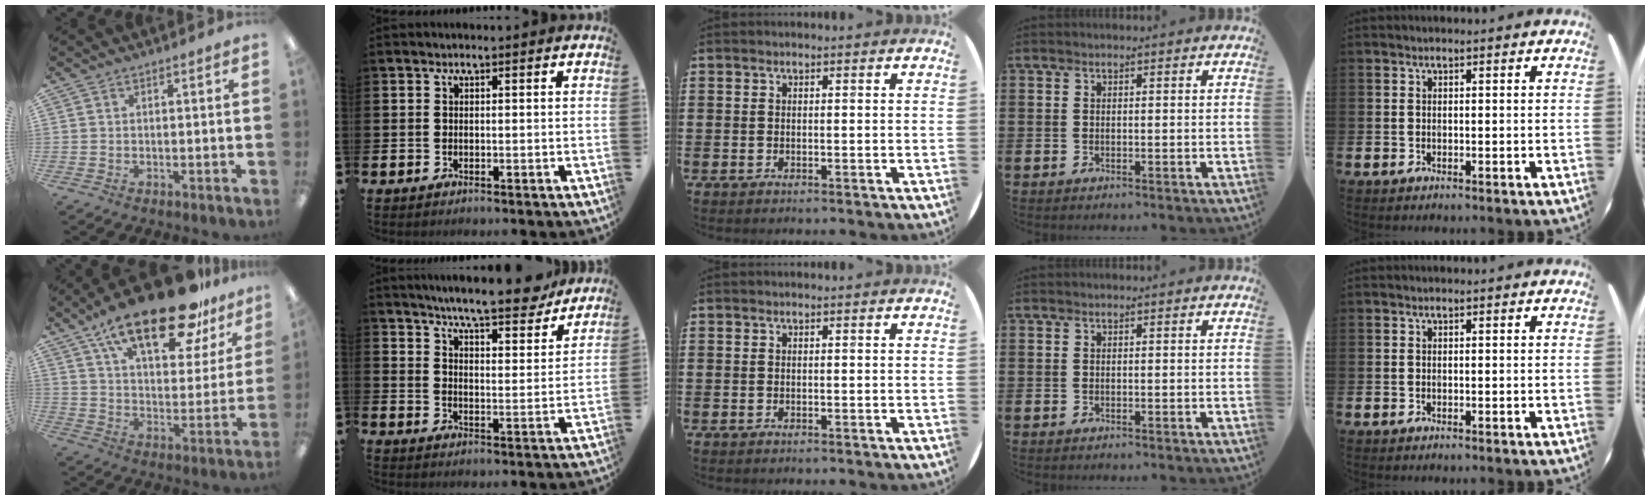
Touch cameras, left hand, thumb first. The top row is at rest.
{"thumb": {"total": 23.0, "force": [15.5, 8.6, 14.6], "torque": [-0.233, -0.086, 0.262]}, "index": {"total": 8.0, "force": [7.6, 0.5, 2.6], "torque": [-0.050, -0.051, 0.128]}}